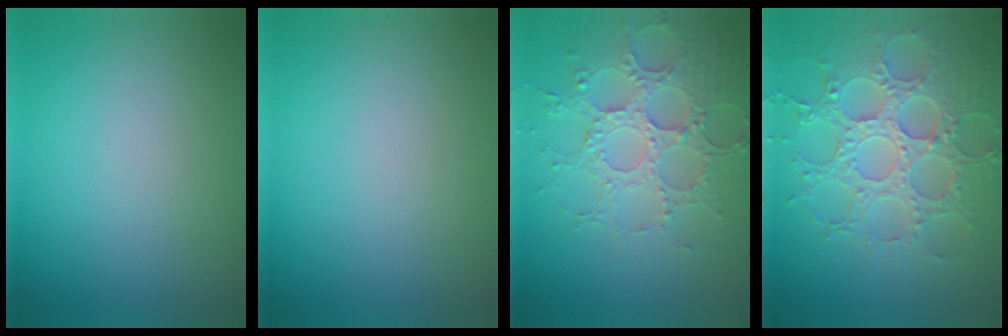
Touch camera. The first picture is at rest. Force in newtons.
{"total": 0.0}
{"total": 4.7, "press": 4.6, "slide": 1.0}
{"total": 7.2, "press": 5.9, "slide": 4.1}